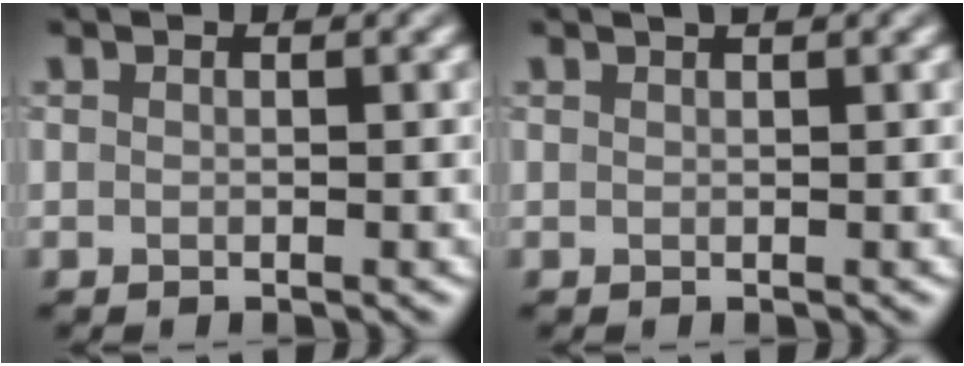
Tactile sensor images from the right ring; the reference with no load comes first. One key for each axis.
{"total": 0.9, "fx": 0.7, "fy": 0.2, "fz": 0.6, "tx": -0.002, "ty": 0.001, "tz": 0.006}